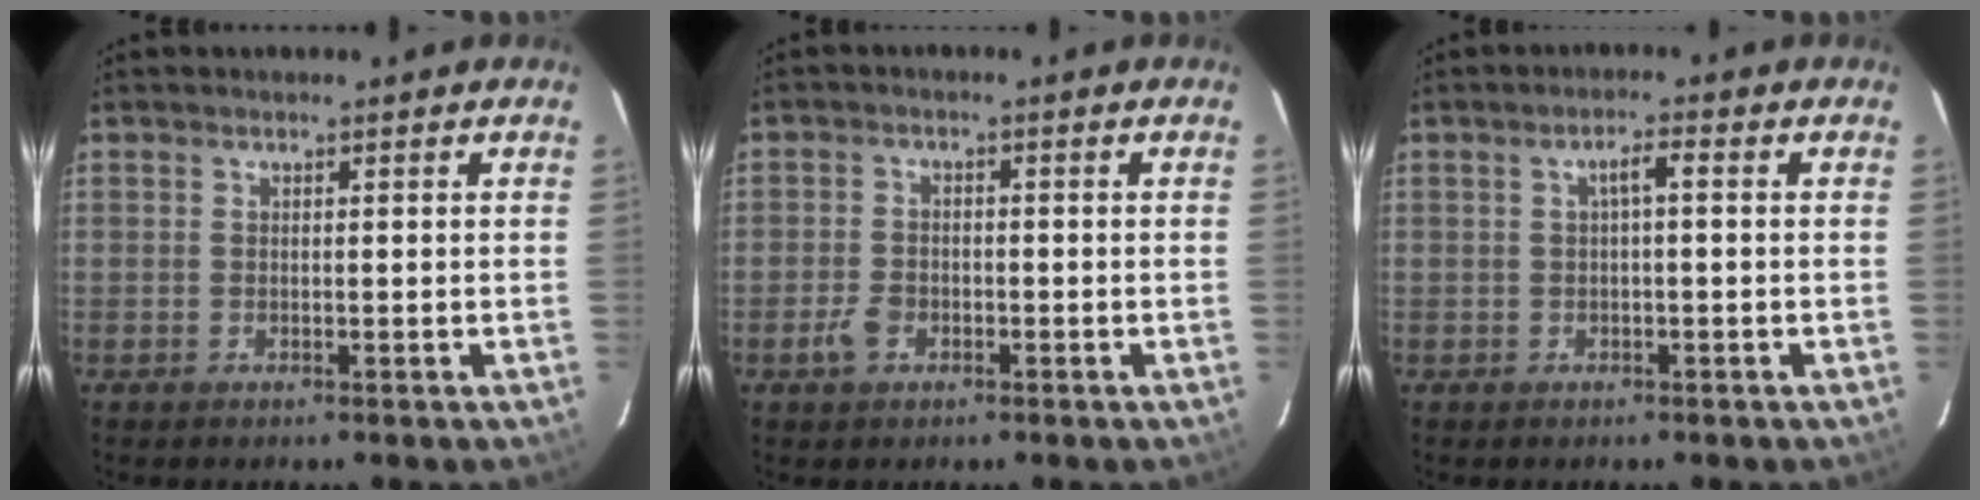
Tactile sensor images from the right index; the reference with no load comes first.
{"total": 3.7, "force": [-1.9, 2.5, 2.0], "torque": [-0.049, 0.001, -0.034]}
{"total": 2.3, "force": [0.1, 0.3, 2.3], "torque": [-0.044, 0.009, 0.003]}